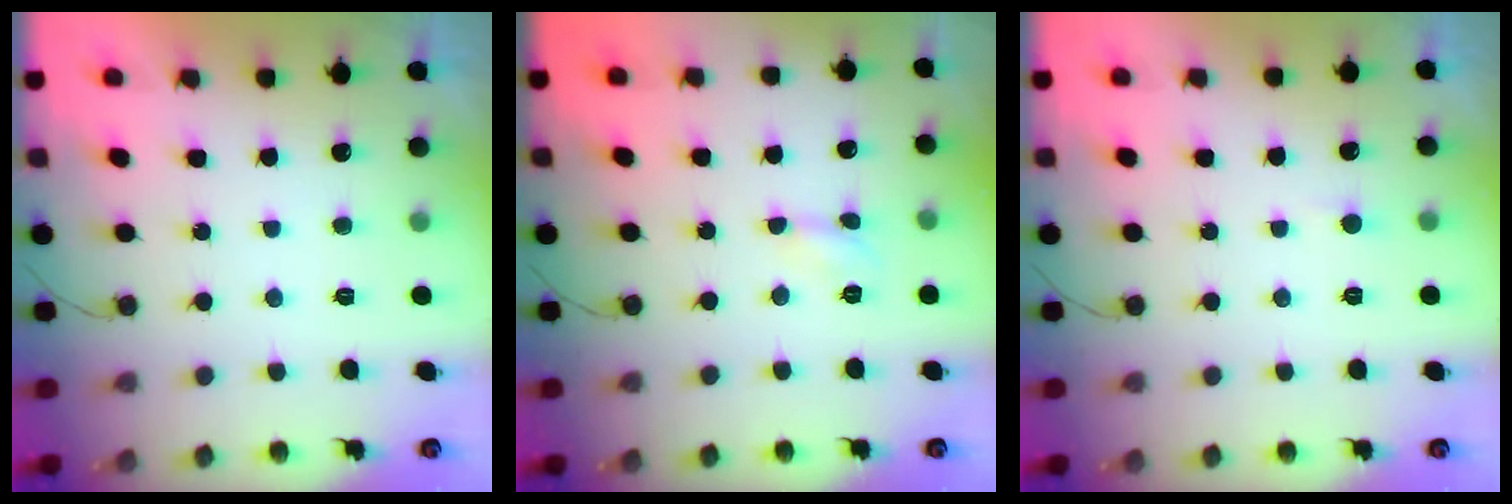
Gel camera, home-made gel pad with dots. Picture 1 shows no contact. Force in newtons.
{"total": 3.1, "press": 3.0, "slide": 0.4}
{"total": 1.6, "press": 1.6, "slide": 0.1}